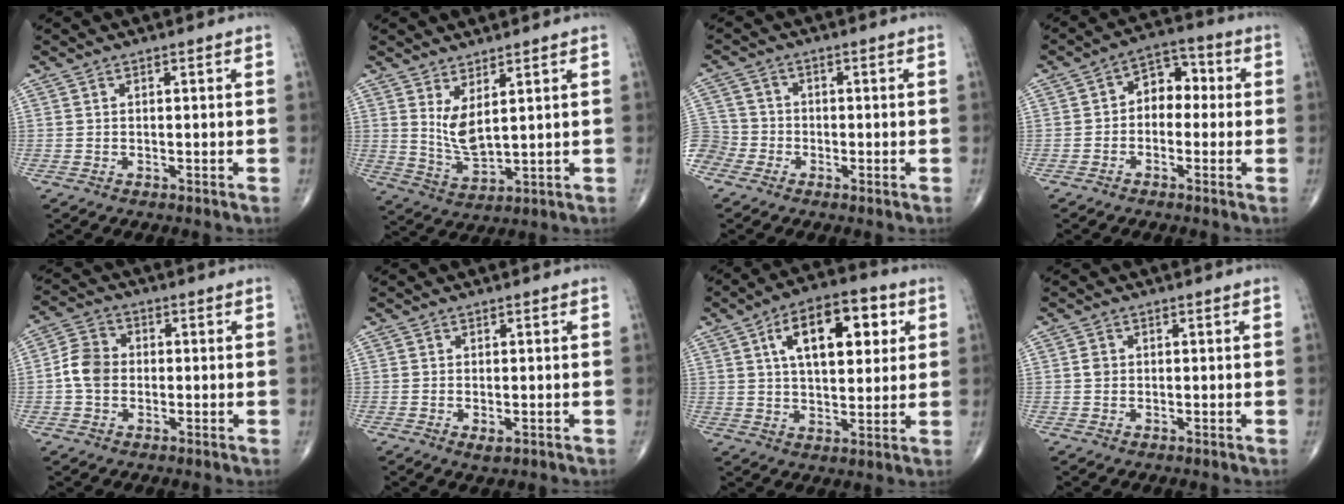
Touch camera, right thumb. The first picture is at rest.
{"total": 6.5, "force": [2.7, 2.3, 5.4], "torque": [-0.105, -0.036, 0.064]}
{"total": 7.7, "force": [-3.6, 6.5, 2.0], "torque": [-0.054, 0.020, -0.075]}
{"total": 7.1, "force": [-0.1, 5.1, 4.9], "torque": [-0.037, 0.031, -0.018]}
{"total": 6.2, "force": [-0.6, 5.0, 3.7], "torque": [-0.063, 0.018, -0.022]}
{"total": 1.6, "force": [-0.5, 0.7, 1.3], "torque": [-0.021, -0.003, -0.006]}
{"total": 15.8, "force": [5.2, 7.9, 12.7], "torque": [-0.168, 0.003, 0.080]}
{"total": 1.4, "force": [0.1, 1.2, 0.7], "torque": [-0.008, 0.002, 0.002]}